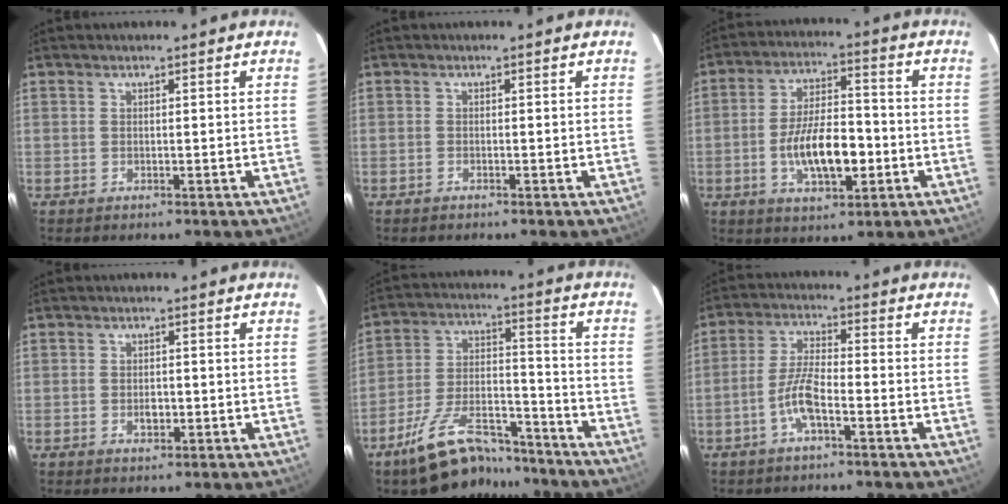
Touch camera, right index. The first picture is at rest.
{"total": 0.6, "force": [-0.5, 0.1, 0.1], "torque": [-0.001, 0.000, -0.011]}
{"total": 12.0, "force": [-3.2, 5.0, 10.4], "torque": [-0.199, 0.002, -0.048]}
{"total": 2.2, "force": [-0.6, 1.7, 1.2], "torque": [-0.019, 0.001, -0.008]}
{"total": 15.6, "force": [-12.3, 5.9, 7.5], "torque": [-0.152, 0.014, -0.197]}
{"total": 6.0, "force": [-3.0, 1.3, 5.1], "torque": [-0.109, 0.008, -0.059]}